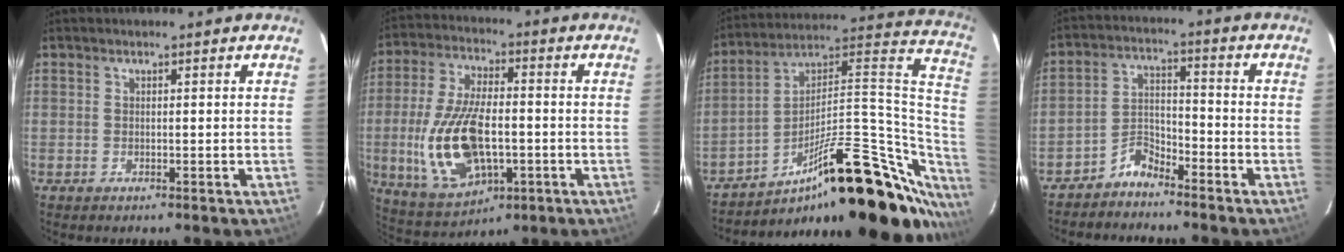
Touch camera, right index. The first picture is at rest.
{"total": 17.6, "force": [-3.2, 8.8, 15.0], "torque": [-0.317, -0.010, -0.041]}
{"total": 30.7, "force": [-18.0, 10.9, 22.3], "torque": [-0.285, 0.045, -0.267]}
{"total": 5.0, "force": [-4.3, 2.1, 1.3], "torque": [-0.031, 0.022, -0.083]}